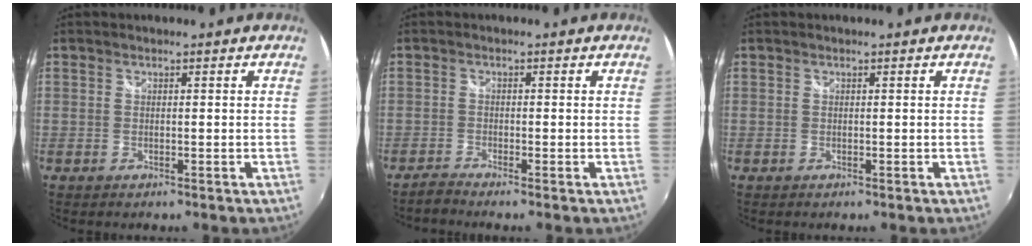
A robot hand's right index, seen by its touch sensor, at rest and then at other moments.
{"total": 1.6, "force": [-1.5, -0.3, 0.4], "torque": [-0.015, -0.006, -0.037]}
{"total": 0.0}